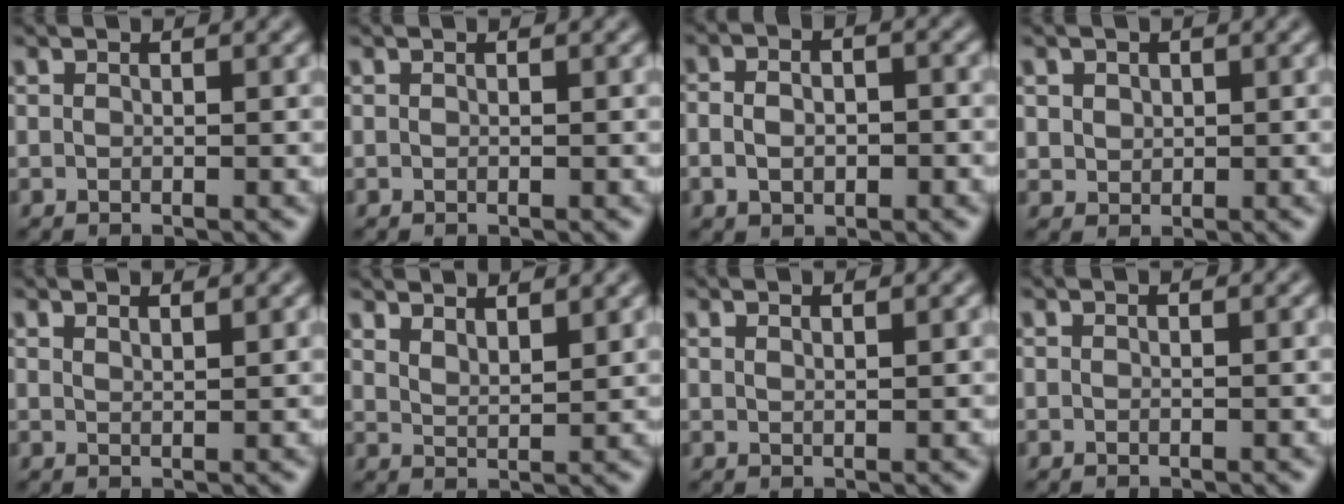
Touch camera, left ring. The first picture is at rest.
{"total": 0.0}
{"total": 3.8, "force": [-0.7, 2.5, 2.8], "torque": [-0.036, 0.005, -0.011]}
{"total": 1.7, "force": [0.8, 1.4, 0.6], "torque": [-0.016, -0.001, 0.024]}
{"total": 1.2, "force": [1.1, 0.2, 0.5], "torque": [0.000, 0.000, 0.014]}
{"total": 3.9, "force": [3.4, 1.0, 1.7], "torque": [-0.014, 0.003, 0.046]}
{"total": 0.9, "force": [0.7, 0.2, 0.5], "torque": [-0.002, 0.000, 0.011]}
{"total": 0.0}